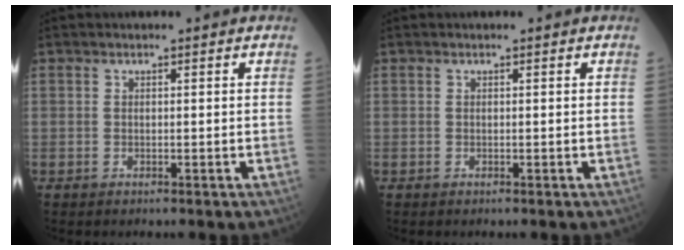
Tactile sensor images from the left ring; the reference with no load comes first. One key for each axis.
{"total": 0.0}